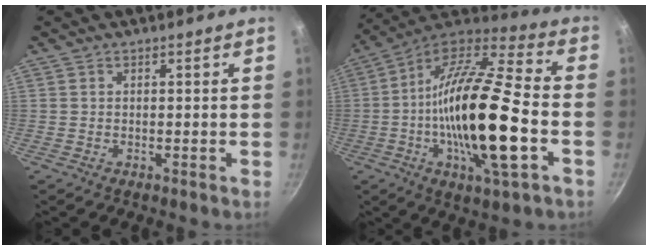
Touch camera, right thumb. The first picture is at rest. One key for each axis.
{"total": 25.4, "fx": -4.9, "fy": 7.4, "fz": 23.8, "tx": -0.439, "ty": 0.017, "tz": -0.105}